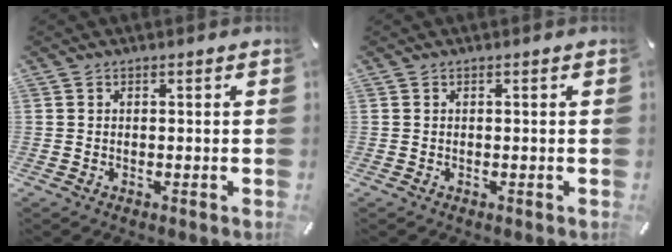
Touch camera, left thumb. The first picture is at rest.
{"total": 0.0}